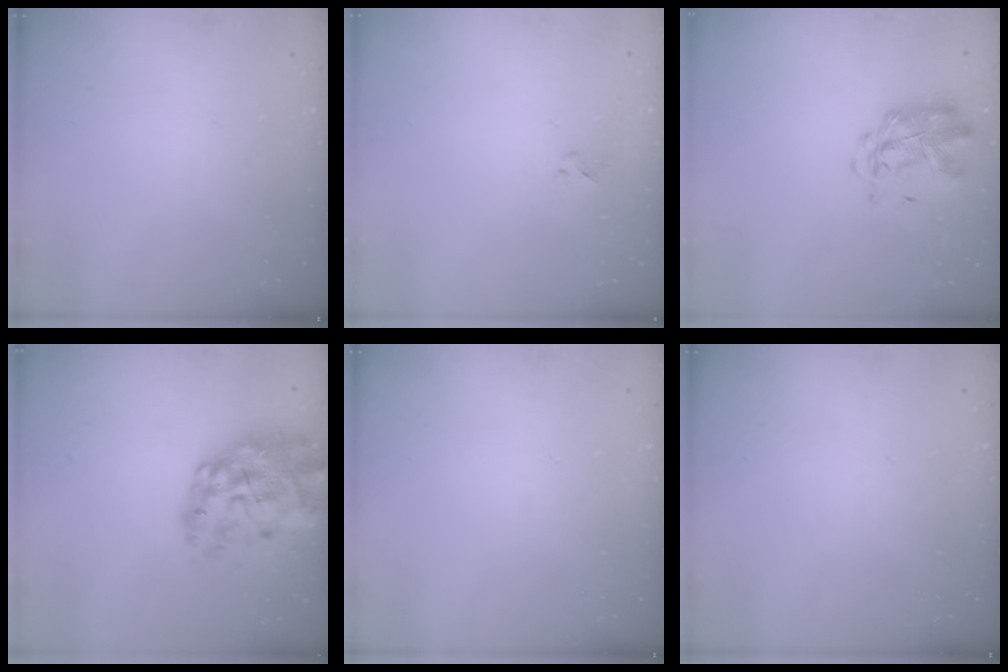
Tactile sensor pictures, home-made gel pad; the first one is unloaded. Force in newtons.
{"total": 2.2, "press": 2.1, "slide": 0.7}
{"total": 2.9, "press": 2.8, "slide": 0.8}
{"total": 18.9, "press": 17.8, "slide": 6.5}
{"total": 0.0}
{"total": 0.0}